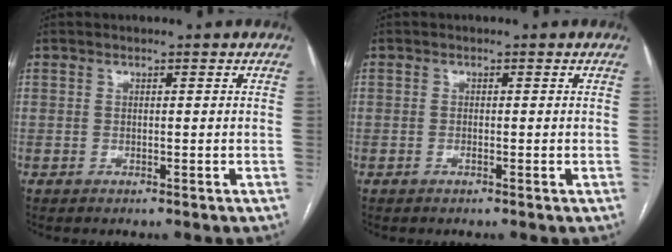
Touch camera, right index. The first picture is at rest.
{"total": 0.7, "force": [-0.2, 0.1, 0.7], "torque": [-0.013, -0.001, -0.003]}